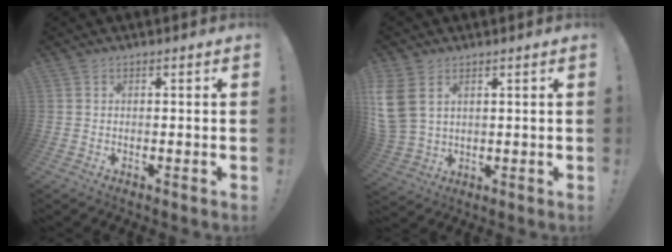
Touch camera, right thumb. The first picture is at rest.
{"total": 8.7, "force": [3.9, 5.8, 5.3], "torque": [-0.109, -0.015, 0.079]}